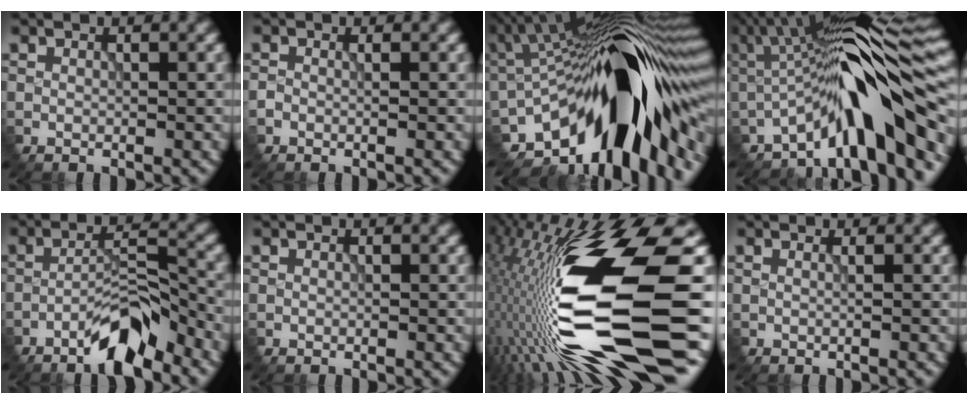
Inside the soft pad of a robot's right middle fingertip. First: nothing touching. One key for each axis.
{"total": 0.8, "fx": -0.3, "fy": 0.4, "fz": 0.6, "tx": -0.011, "ty": -0.002, "tz": -0.002}
{"total": 18.5, "fx": -6.2, "fy": 6.8, "fz": 16.0, "tx": -0.233, "ty": 0.018, "tz": -0.120}
{"total": 11.5, "fx": -4.2, "fy": 2.7, "fz": 10.4, "tx": -0.144, "ty": 0.024, "tz": -0.078}
{"total": 5.7, "fx": -4.0, "fy": 1.1, "fz": 4.0, "tx": -0.069, "ty": 0.012, "tz": -0.074}
{"total": 0.0}
{"total": 18.0, "fx": -4.1, "fy": 3.8, "fz": 17.1, "tx": -0.315, "ty": 0.006, "tz": -0.066}
{"total": 1.0, "fx": 0.3, "fy": 0.5, "fz": 0.8, "tx": -0.006, "ty": -0.001, "tz": -0.006}